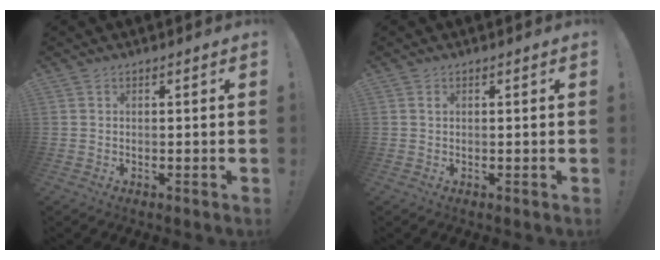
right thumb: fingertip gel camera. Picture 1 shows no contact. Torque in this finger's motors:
{"motor_torque": [-0.02, 0.03, 0.28, 0.10, 0.00]}